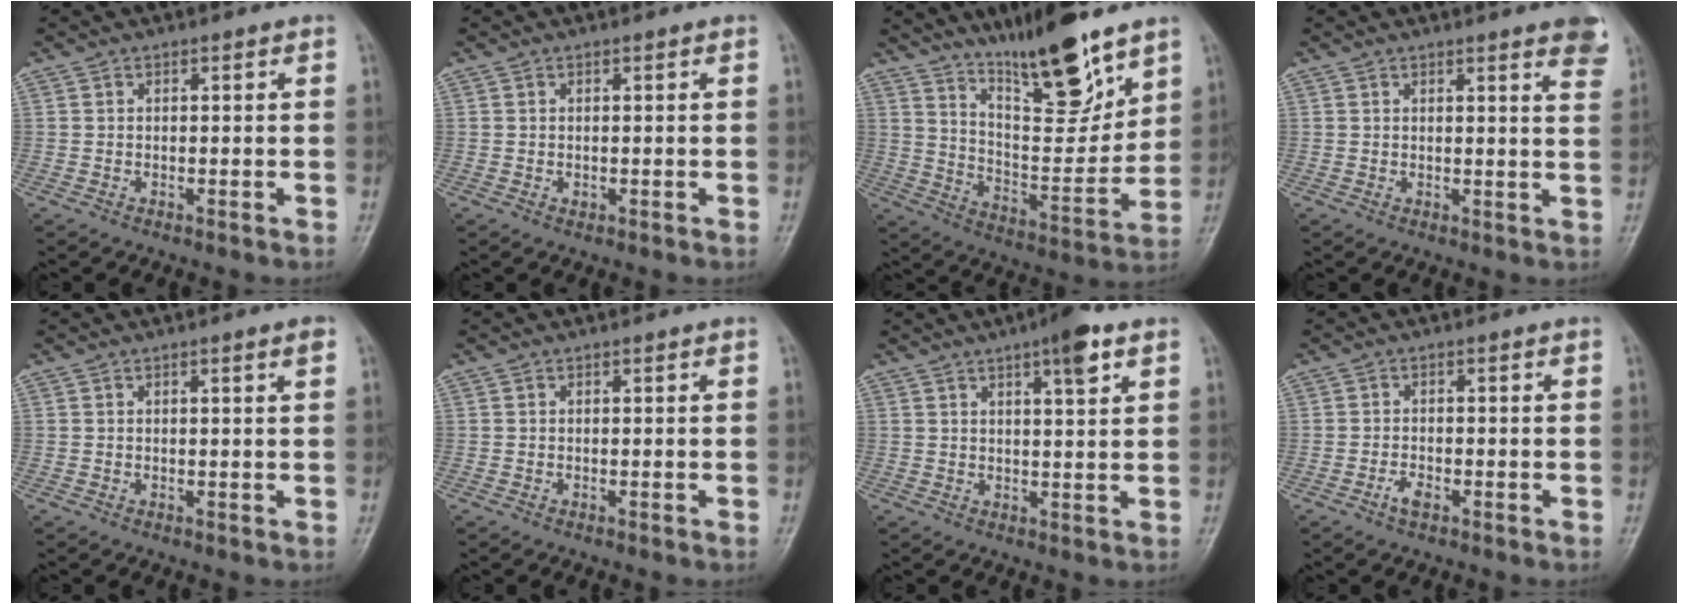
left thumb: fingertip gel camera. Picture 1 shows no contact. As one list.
[{"total": 0.5, "force": [0.1, 0.4, 0.4], "torque": [-0.001, 0.000, 0.003]}, {"total": 17.2, "force": [12.4, 4.4, 11.1], "torque": [-0.145, -0.084, 0.217]}, {"total": 6.9, "force": [4.7, 0.9, 5.0], "torque": [-0.045, -0.016, 0.043]}, {"total": 1.6, "force": [0.8, 0.0, 1.4], "torque": [-0.022, -0.003, 0.011]}, {"total": 0.0}, {"total": 6.7, "force": [3.8, 1.4, 5.4], "torque": [-0.075, -0.013, 0.053]}, {"total": 1.9, "force": [-1.1, 0.9, 1.3], "torque": [-0.029, 0.004, -0.022]}]